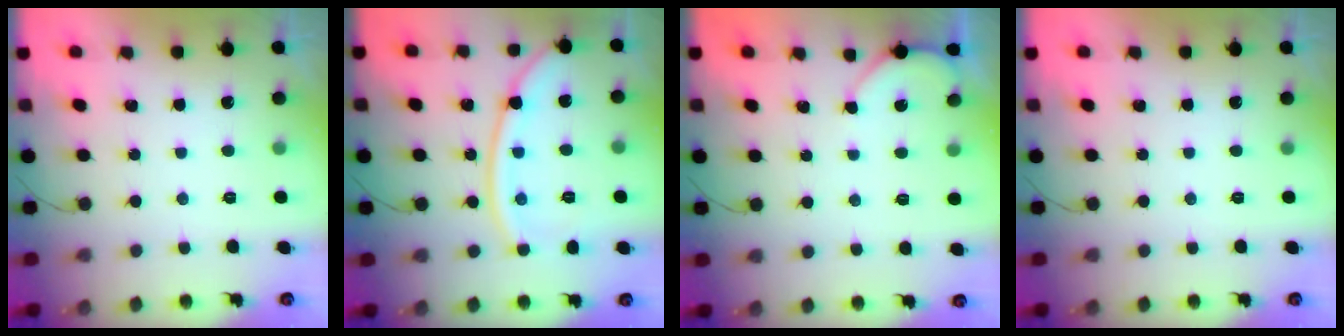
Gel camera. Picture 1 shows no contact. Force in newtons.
{"total": 12.4, "press": 12.4, "slide": 0.9}
{"total": 2.3, "press": 2.2, "slide": 0.4}
{"total": 0.0}